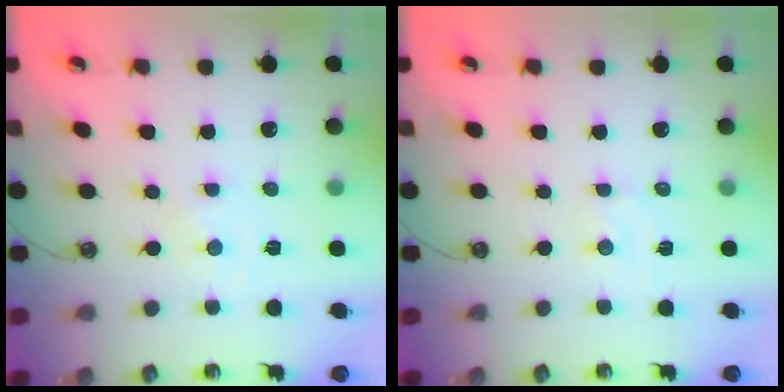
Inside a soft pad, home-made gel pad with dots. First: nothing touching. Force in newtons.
{"total": 2.0, "press": 2.0, "slide": 0.4}